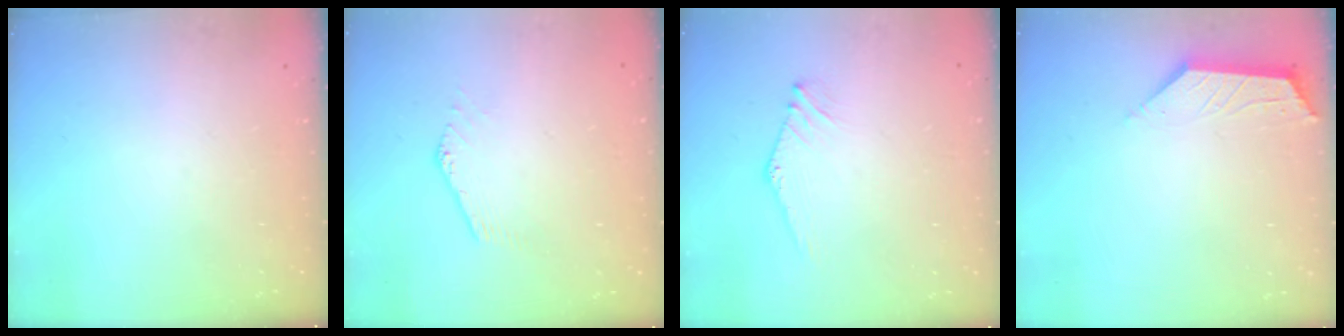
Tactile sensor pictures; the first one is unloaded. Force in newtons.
{"total": 0.5, "press": 0.4, "slide": 0.4}
{"total": 0.0}
{"total": 2.9, "press": 2.9, "slide": 0.5}